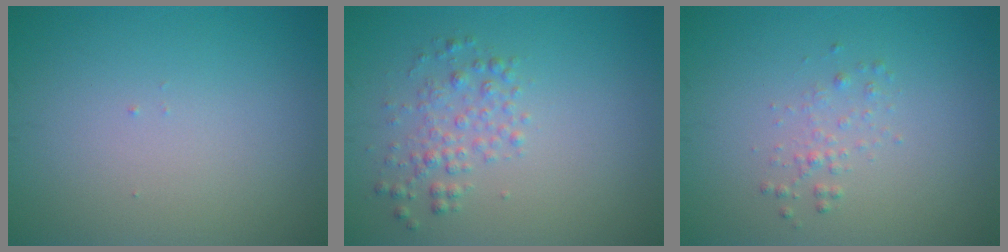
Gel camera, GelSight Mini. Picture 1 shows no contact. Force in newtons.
{"total": 2.2, "press": 2.2, "slide": 0.1}
{"total": 1.1, "press": 1.1, "slide": 0.0}